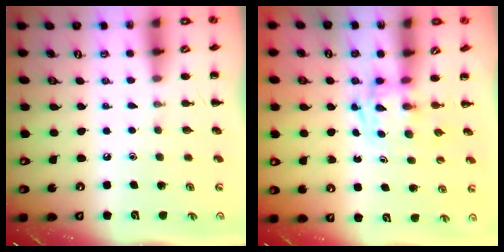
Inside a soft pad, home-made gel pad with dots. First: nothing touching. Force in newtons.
{"total": 2.9, "press": 2.9, "slide": 0.1}